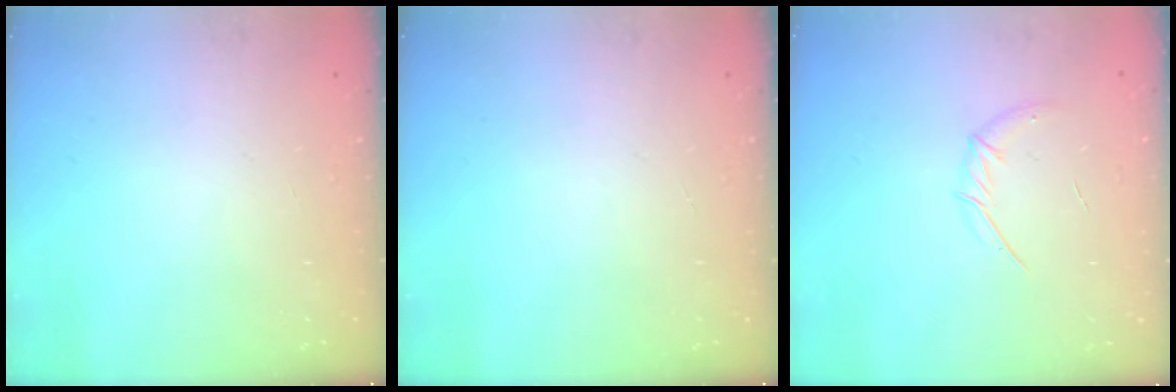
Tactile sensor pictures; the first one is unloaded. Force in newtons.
{"total": 0.0}
{"total": 5.1, "press": 4.9, "slide": 1.5}